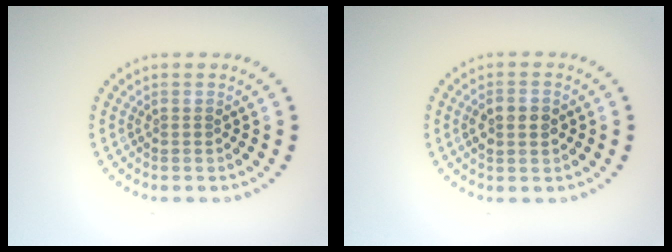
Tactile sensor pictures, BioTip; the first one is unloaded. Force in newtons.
{"total": 3.1, "press": 3.1, "slide": 0.3}